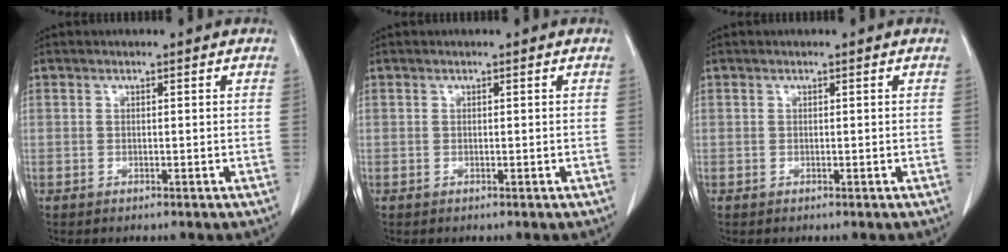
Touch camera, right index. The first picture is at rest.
{"total": 0.0}
{"total": 0.0}